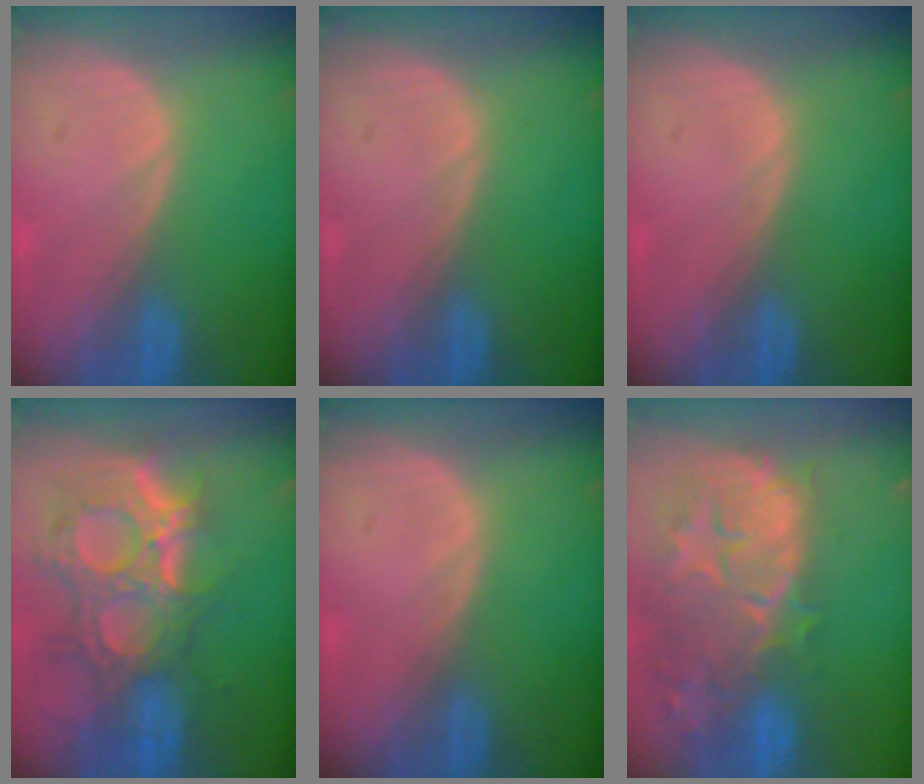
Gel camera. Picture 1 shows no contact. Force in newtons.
{"total": 0.0}
{"total": 0.0}
{"total": 12.2, "press": 10.7, "slide": 5.9}
{"total": 0.0}
{"total": 14.7, "press": 11.8, "slide": 8.7}